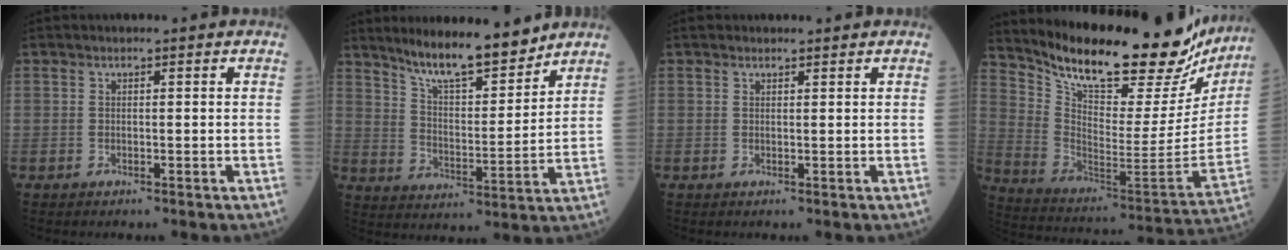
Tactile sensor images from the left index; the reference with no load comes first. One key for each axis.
{"total": 11.4, "fx": 9.8, "fy": 1.6, "fz": 5.5, "tx": -0.094, "ty": -0.008, "tz": 0.172}
{"total": 0.8, "fx": 0.8, "fy": 0.3, "fz": 0.0, "tx": -0.007, "ty": 0.004, "tz": 0.013}
{"total": 28.7, "fx": 24.9, "fy": 6.9, "fz": 12.7, "tx": -0.211, "ty": -0.064, "tz": 0.349}